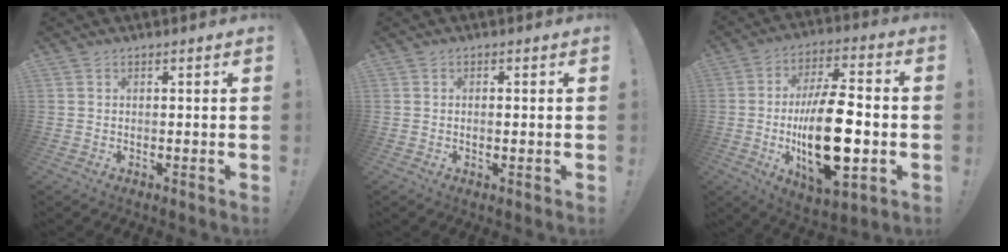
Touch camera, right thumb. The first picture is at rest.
{"total": 1.0, "force": [-0.3, 0.3, 0.9], "torque": [-0.016, 0.000, -0.006]}
{"total": 23.1, "force": [-3.4, 9.5, 20.8], "torque": [-0.378, -0.004, -0.054]}